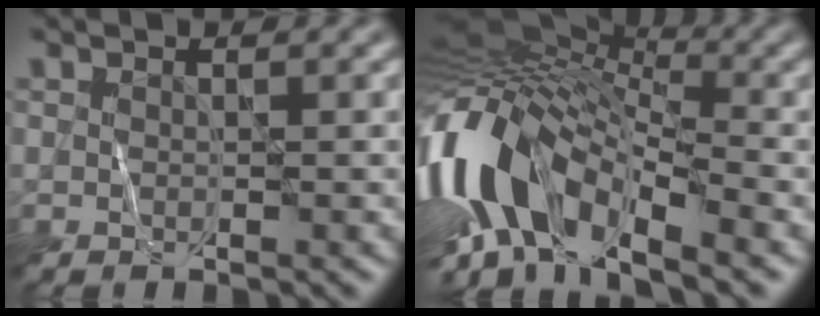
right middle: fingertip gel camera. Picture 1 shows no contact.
{"total": 13.2, "force": [-3.5, 6.7, 10.9], "torque": [-0.214, 0.015, -0.073]}